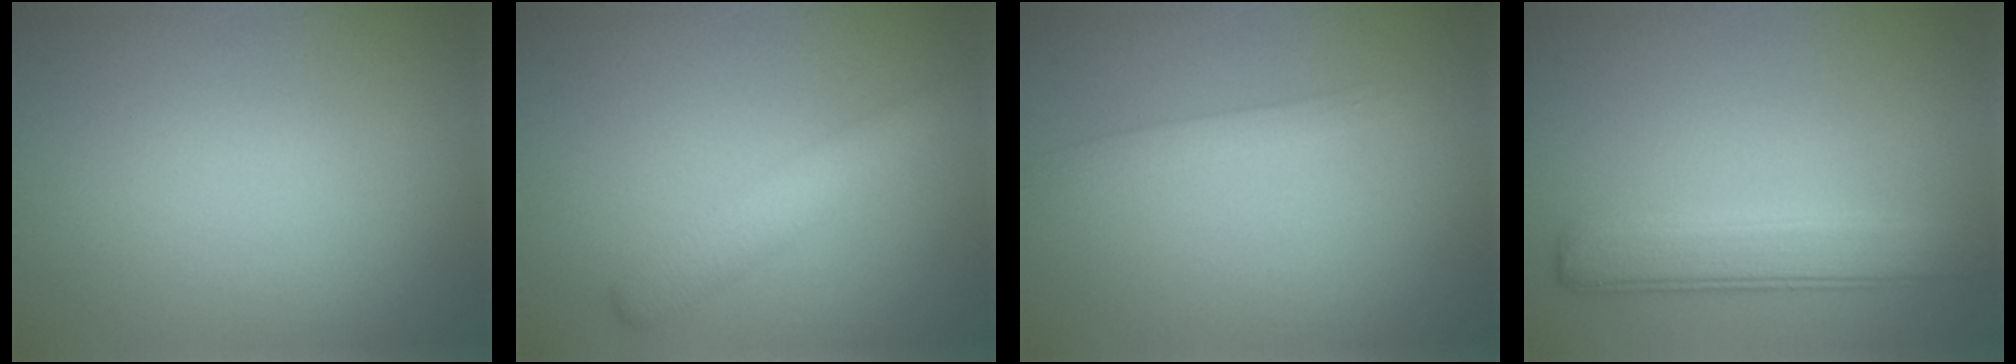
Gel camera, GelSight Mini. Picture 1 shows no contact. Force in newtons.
{"total": 2.7, "press": 2.7, "slide": 0.1}
{"total": 1.3, "press": 1.3, "slide": 0.1}
{"total": 4.0, "press": 4.0, "slide": 0.2}